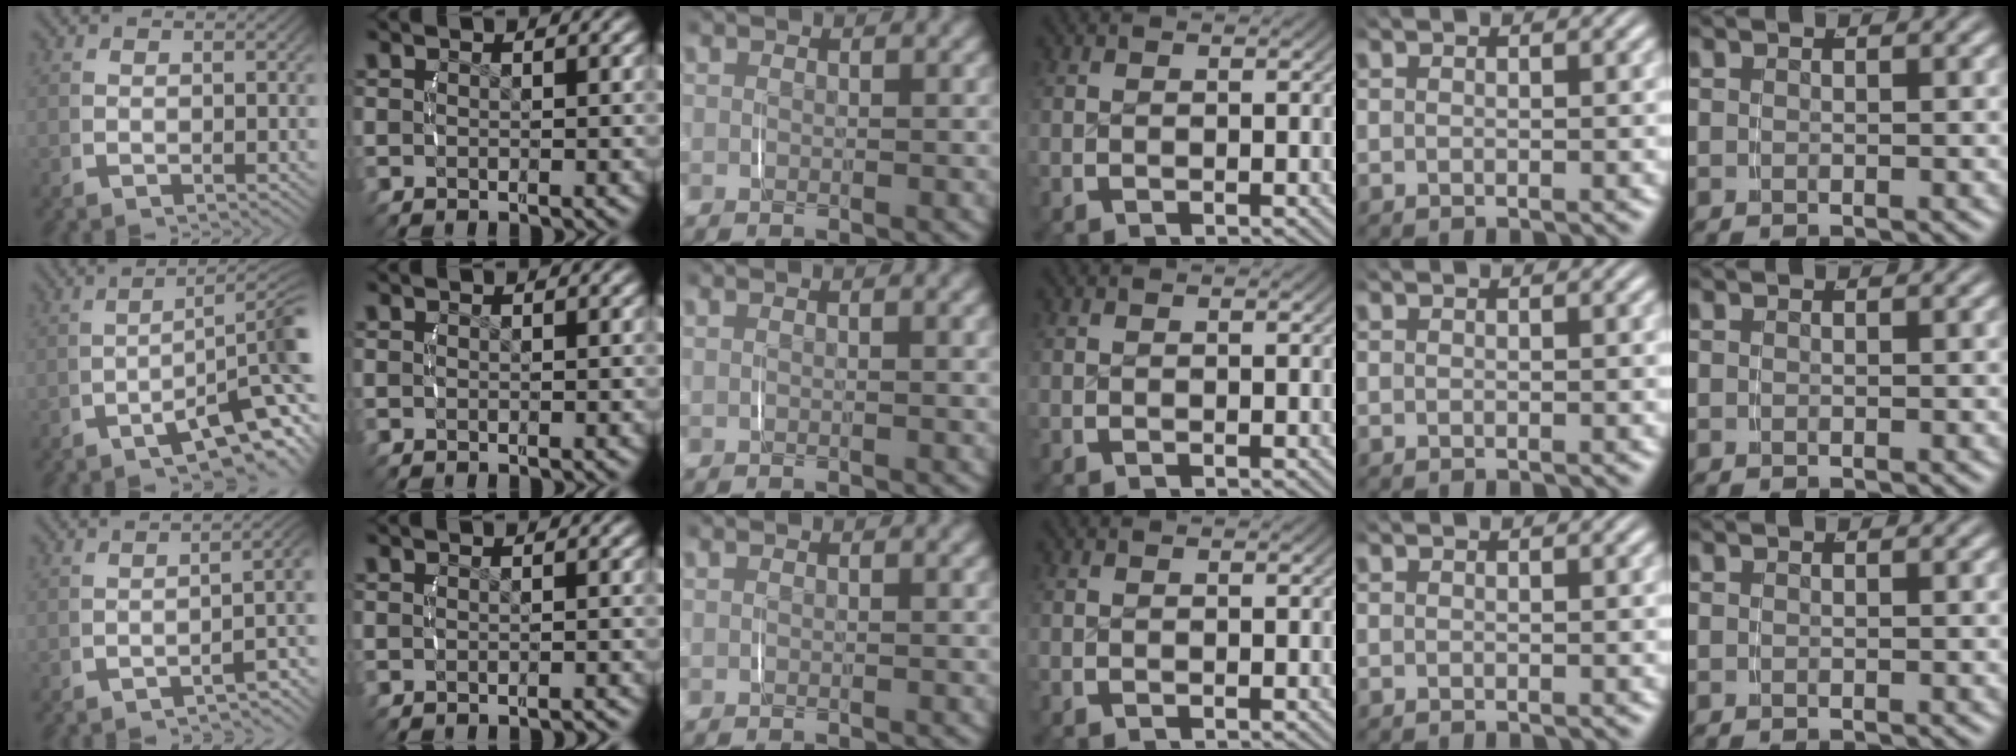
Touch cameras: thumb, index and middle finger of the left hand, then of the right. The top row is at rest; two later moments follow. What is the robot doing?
{"motion": "lift_and_place", "object": "phone"}